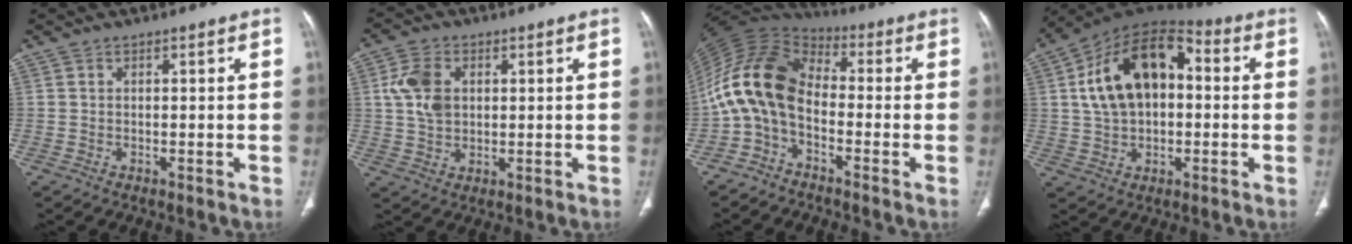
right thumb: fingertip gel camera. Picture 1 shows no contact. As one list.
[{"total": 7.4, "force": [1.5, 5.2, 5.0], "torque": [-0.093, 0.000, 0.031]}, {"total": 13.5, "force": [-2.6, 8.4, 10.2], "torque": [-0.198, 0.064, -0.066]}, {"total": 17.7, "force": [2.3, 10.9, 13.7], "torque": [-0.216, 0.034, 0.032]}]